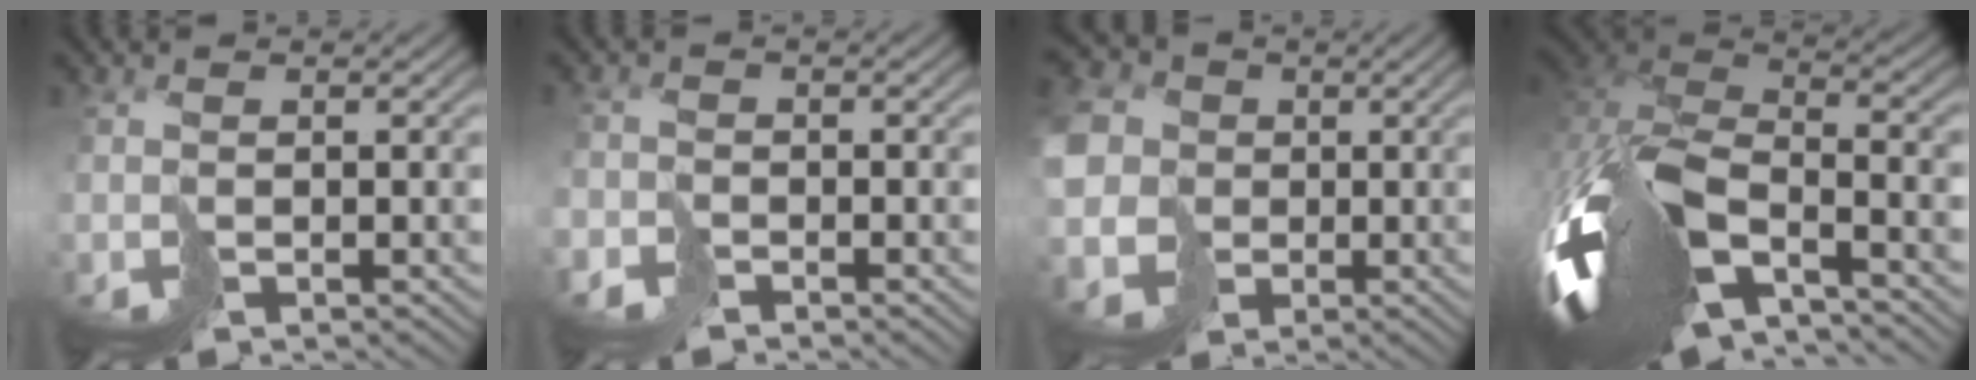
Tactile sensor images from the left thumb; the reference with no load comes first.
{"total": 2.3, "force": [-2.1, 1.1, 0.3], "torque": [-0.004, -0.008, -0.046]}
{"total": 9.8, "force": [0.2, 8.7, 4.5], "torque": [-0.146, -0.007, 0.004]}
{"total": 14.8, "force": [-5.8, 7.1, 11.7], "torque": [-0.284, -0.028, -0.088]}